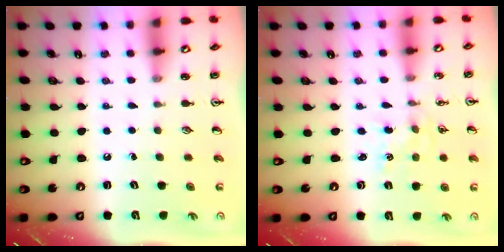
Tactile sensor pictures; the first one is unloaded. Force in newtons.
{"total": 0.7, "press": 0.6, "slide": 0.2}